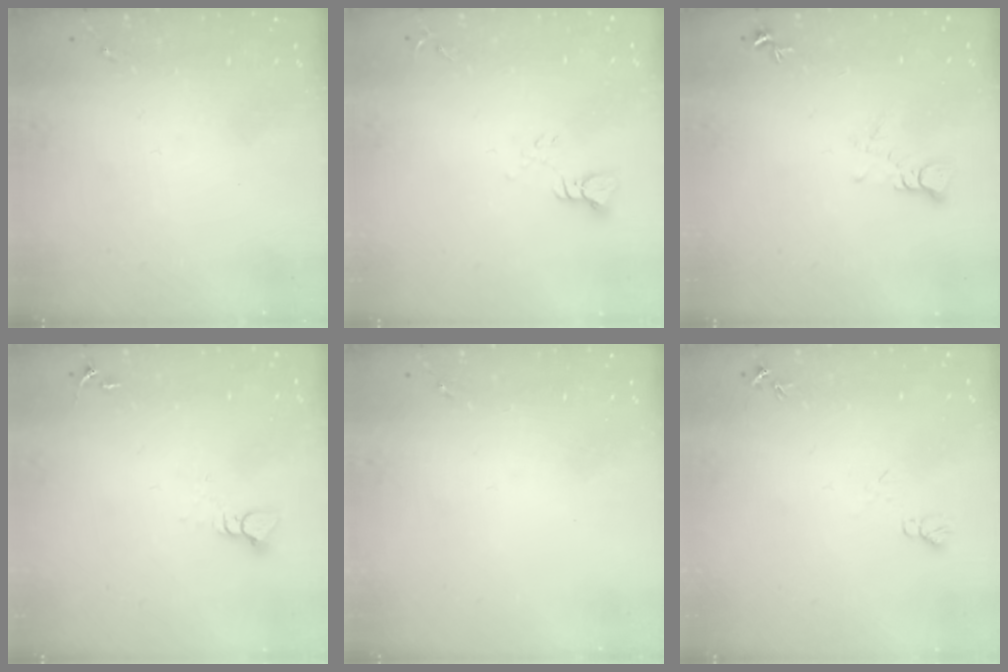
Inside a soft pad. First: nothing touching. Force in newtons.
{"total": 3.3, "press": 3.3, "slide": 0.3}
{"total": 3.5, "press": 3.4, "slide": 0.3}
{"total": 3.9, "press": 3.8, "slide": 0.5}
{"total": 0.0}
{"total": 6.3, "press": 6.3, "slide": 0.7}